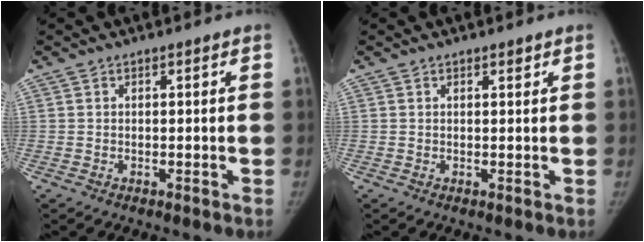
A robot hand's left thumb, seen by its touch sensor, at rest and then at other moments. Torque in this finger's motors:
{"motor_torque": [0.25, -0.07, -0.03, -0.12, 0.07]}